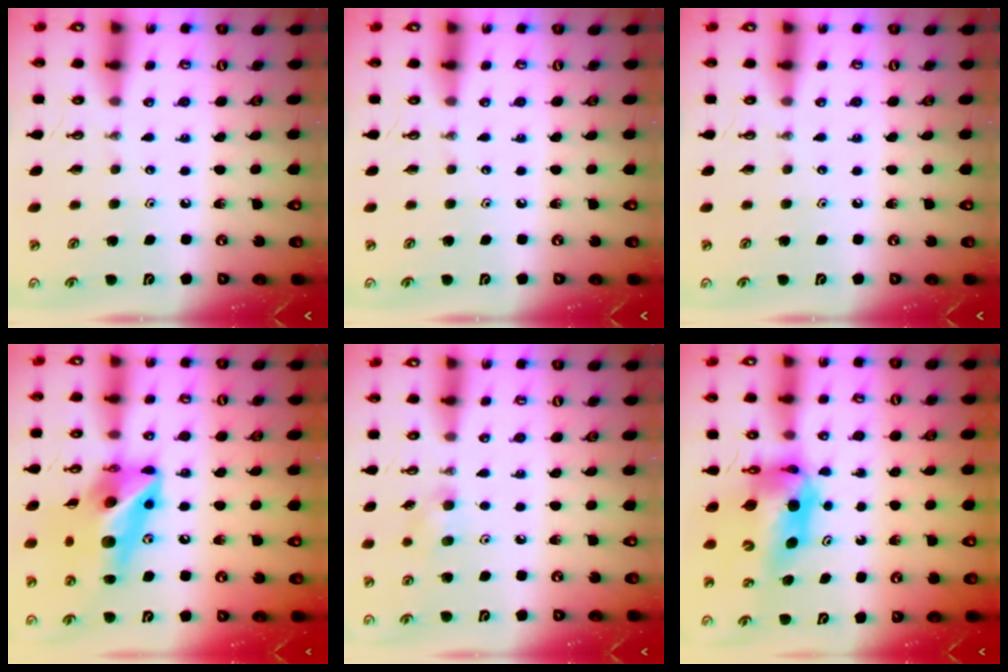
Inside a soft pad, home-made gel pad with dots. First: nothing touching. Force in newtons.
{"total": 0.0}
{"total": 0.0}
{"total": 17.6, "press": 17.4, "slide": 2.9}
{"total": 7.0, "press": 6.8, "slide": 1.5}
{"total": 8.2, "press": 8.1, "slide": 0.8}